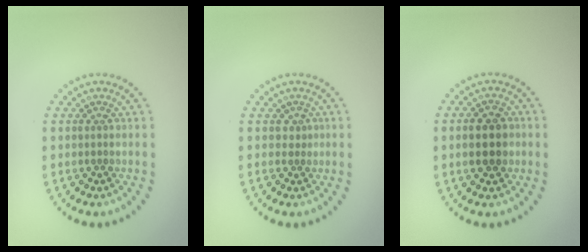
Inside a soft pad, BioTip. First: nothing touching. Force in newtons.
{"total": 0.6, "press": 0.3, "slide": 0.5}
{"total": 3.7, "press": 3.7, "slide": 0.1}